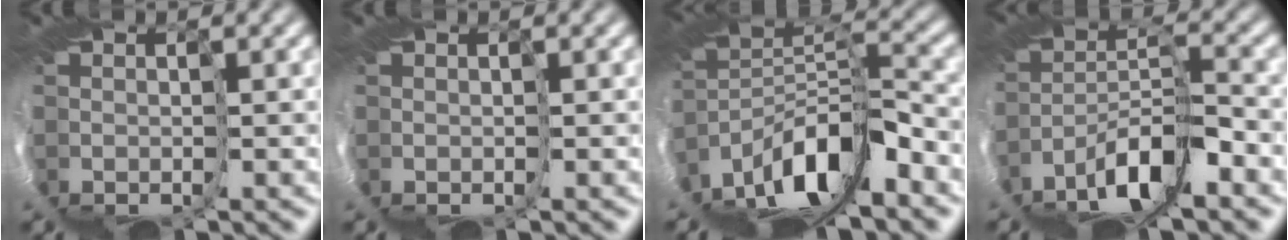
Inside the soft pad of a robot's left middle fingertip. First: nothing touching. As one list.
[{"total": 0.0}, {"total": 6.0, "force": [-4.0, -2.6, 3.6], "torque": [-0.062, 0.015, -0.051]}, {"total": 5.5, "force": [-4.1, -2.7, 2.5], "torque": [-0.051, 0.003, -0.054]}]